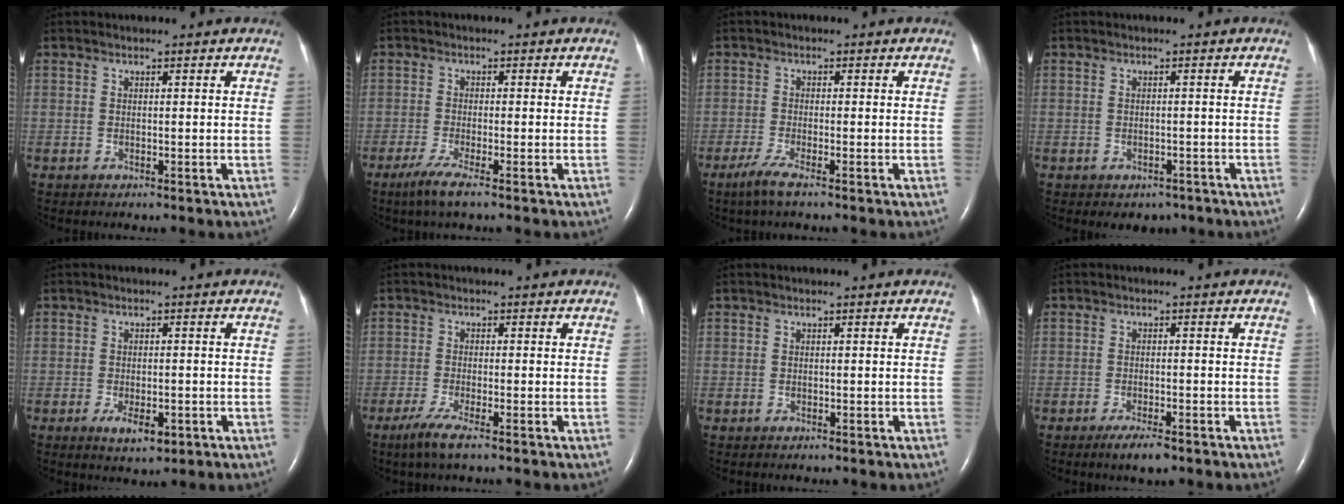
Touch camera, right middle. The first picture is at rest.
{"total": 3.6, "force": [-2.3, -0.1, 2.8], "torque": [-0.063, -0.014, -0.049]}
{"total": 2.9, "force": [-2.0, -0.1, 2.1], "torque": [-0.054, -0.010, -0.045]}
{"total": 2.9, "force": [-2.1, 1.9, 0.7], "torque": [-0.002, 0.006, -0.021]}
{"total": 3.9, "force": [-1.7, 1.6, 3.2], "torque": [-0.055, -0.004, -0.017]}
{"total": 3.5, "force": [-2.3, 0.0, 2.7], "torque": [-0.063, -0.013, -0.048]}
{"total": 0.0}
{"total": 3.4, "force": [-2.3, 0.6, 2.5], "torque": [-0.045, -0.005, -0.037]}